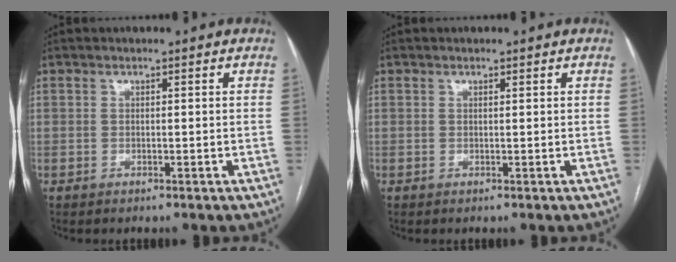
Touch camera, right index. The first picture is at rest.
{"total": 0.0}